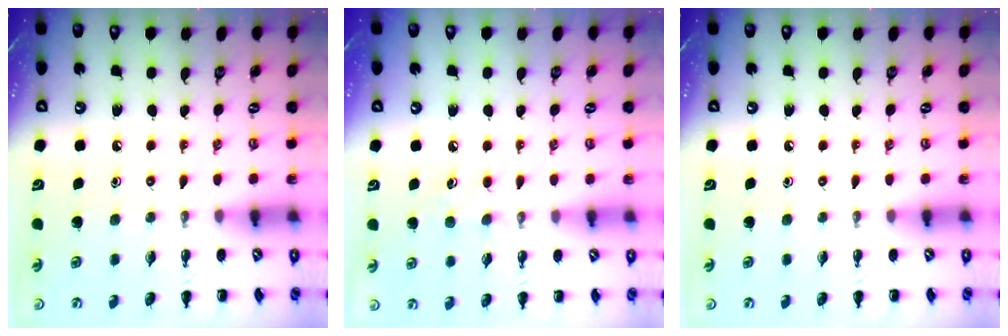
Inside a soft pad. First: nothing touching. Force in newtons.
{"total": 5.5, "press": 5.3, "slide": 1.4}
{"total": 0.0}